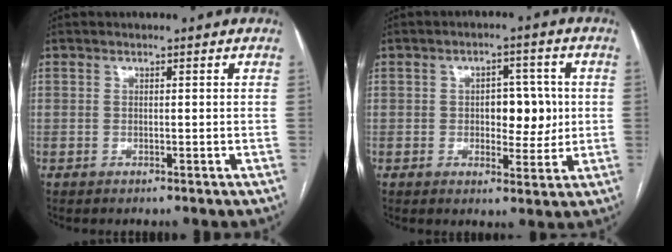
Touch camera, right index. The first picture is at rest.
{"total": 6.4, "force": [0.3, 3.4, 5.4], "torque": [-0.066, 0.011, 0.007]}